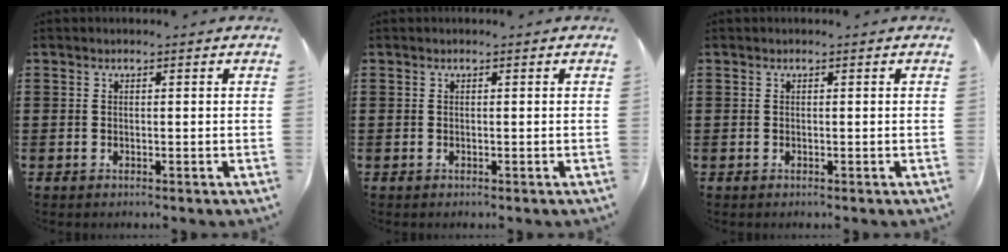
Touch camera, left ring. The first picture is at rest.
{"total": 0.0}
{"total": 0.0}